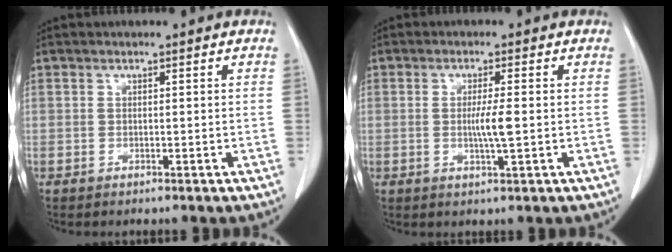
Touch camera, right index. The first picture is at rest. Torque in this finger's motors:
{"motor_torque": [0.20, 0.17, 0.10, 0.03]}